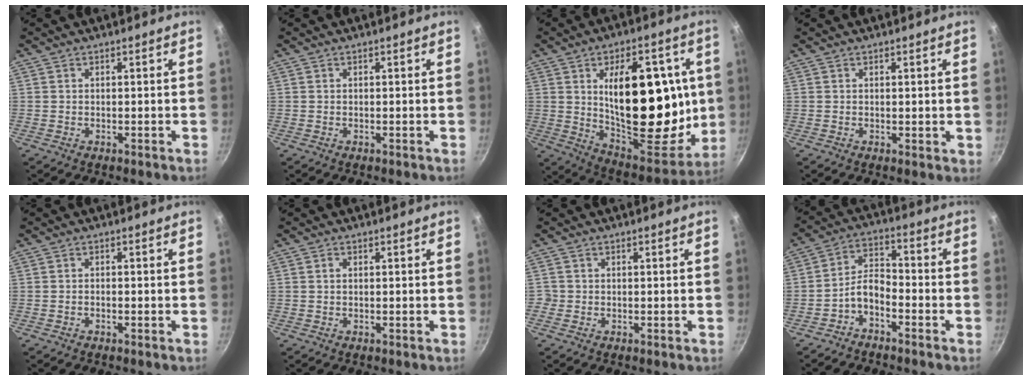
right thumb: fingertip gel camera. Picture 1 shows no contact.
{"total": 0.0}
{"total": 28.0, "force": [3.6, 15.0, 23.3], "torque": [-0.291, -0.028, 0.066]}
{"total": 0.8, "force": [0.4, 0.3, 0.6], "torque": [-0.005, -0.005, 0.003]}
{"total": 0.7, "force": [-0.5, 0.2, 0.4], "torque": [-0.011, 0.007, -0.011]}
{"total": 0.7, "force": [0.1, 0.6, 0.5], "torque": [-0.006, 0.004, 0.001]}
{"total": 1.0, "force": [-0.4, 0.9, 0.1], "torque": [0.000, 0.002, -0.009]}
{"total": 5.7, "force": [-3.6, 2.8, 3.4], "torque": [-0.061, 0.053, -0.072]}